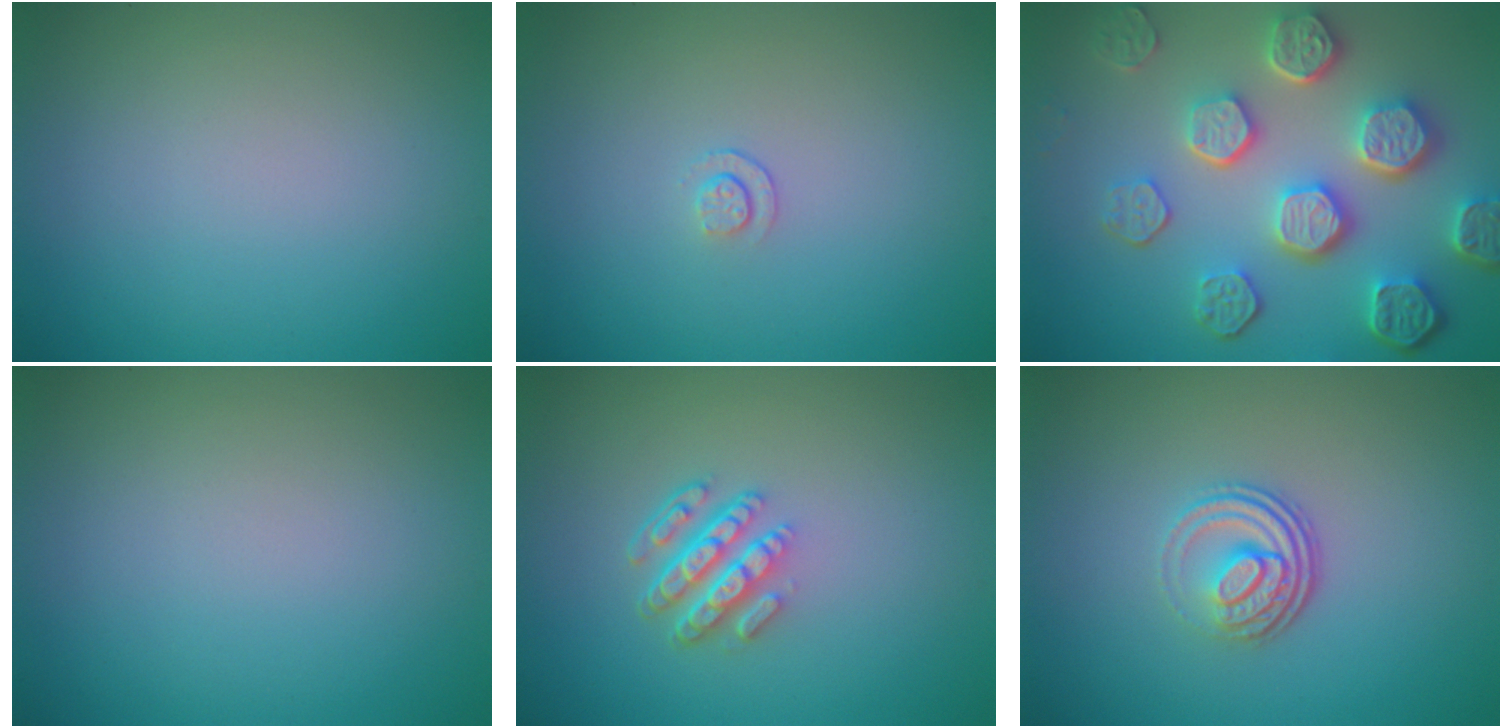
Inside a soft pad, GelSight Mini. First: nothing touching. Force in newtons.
{"total": 0.8, "press": 0.5, "slide": 0.7}
{"total": 7.8, "press": 6.0, "slide": 5.1}
{"total": 0.0}
{"total": 4.3, "press": 3.1, "slide": 3.0}
{"total": 3.5, "press": 2.5, "slide": 2.5}